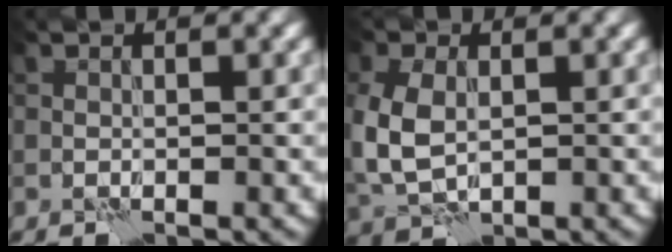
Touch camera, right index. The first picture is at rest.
{"total": 5.4, "force": [0.2, 3.6, 4.0], "torque": [-0.109, 0.003, 0.006]}